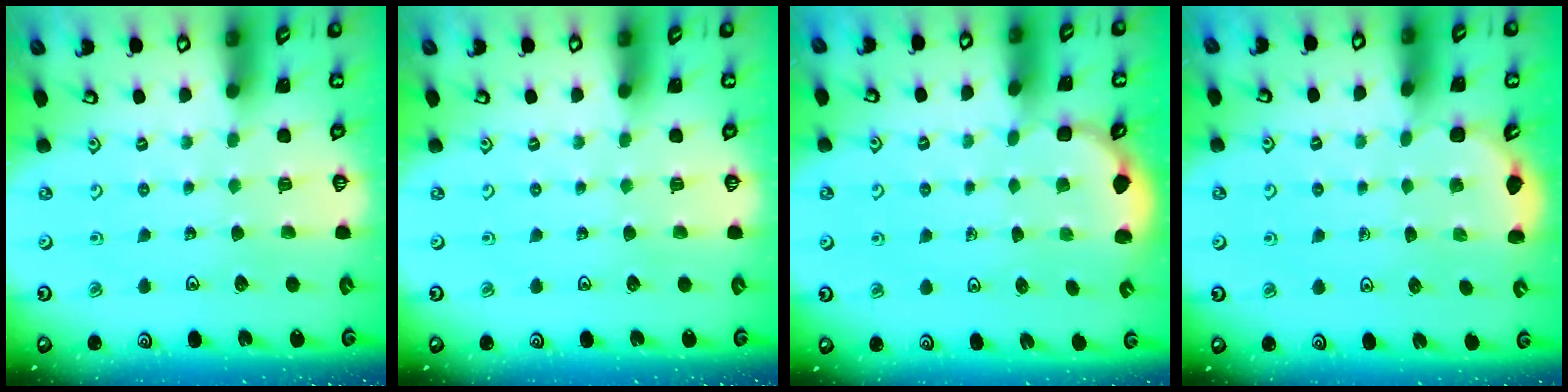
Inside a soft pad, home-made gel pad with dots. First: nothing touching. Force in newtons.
{"total": 0.0}
{"total": 2.6, "press": 2.2, "slide": 1.5}
{"total": 2.3, "press": 1.8, "slide": 1.4}